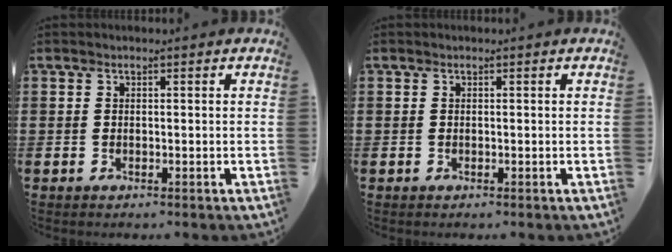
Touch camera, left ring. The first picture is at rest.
{"total": 0.0}